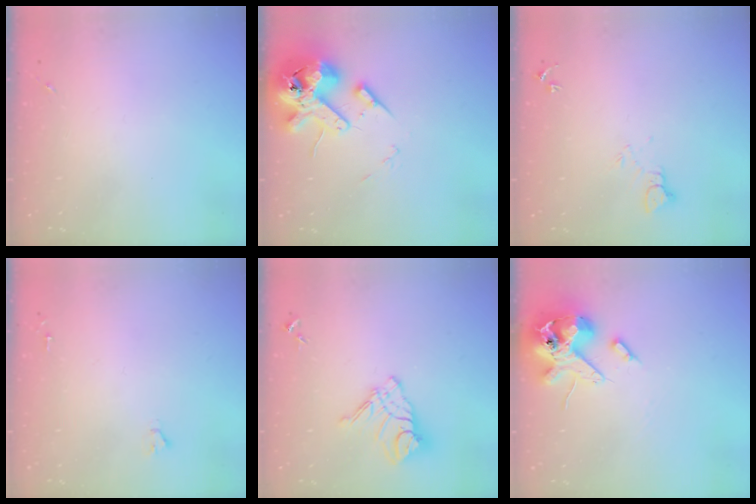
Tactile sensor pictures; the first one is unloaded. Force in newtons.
{"total": 15.8, "press": 15.5, "slide": 2.8}
{"total": 3.9, "press": 3.8, "slide": 0.4}
{"total": 1.6, "press": 1.6, "slide": 0.1}
{"total": 12.6, "press": 12.5, "slide": 1.3}
{"total": 13.7, "press": 13.5, "slide": 2.3}